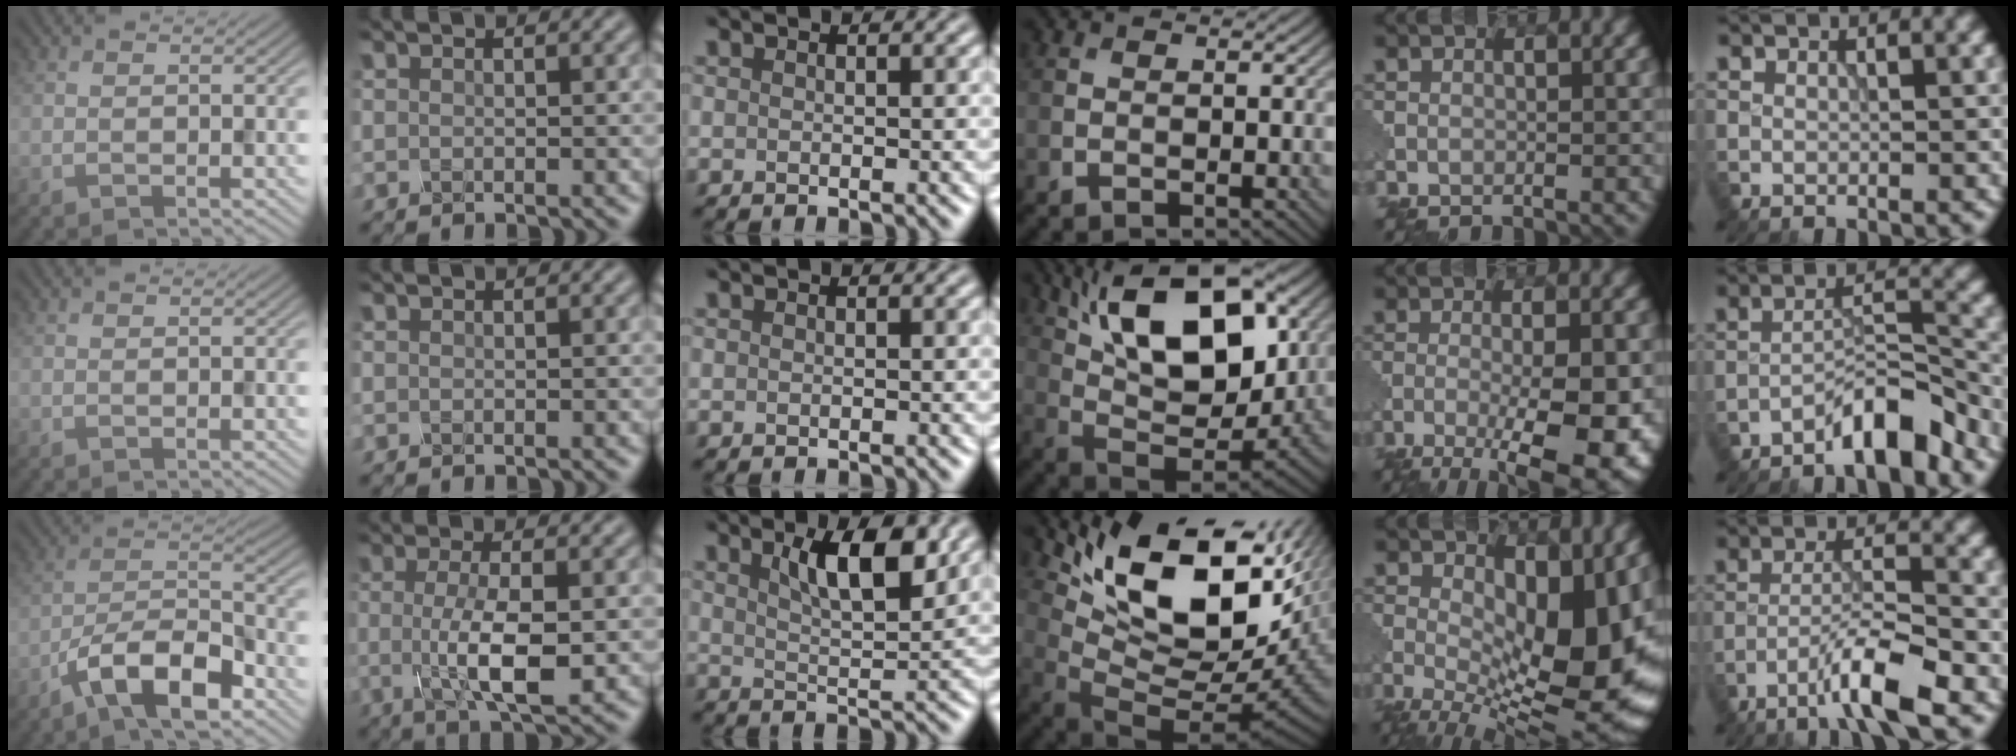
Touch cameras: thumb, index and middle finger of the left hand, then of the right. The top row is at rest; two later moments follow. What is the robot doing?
{"motion": "disassemble", "object": "glue stick"}